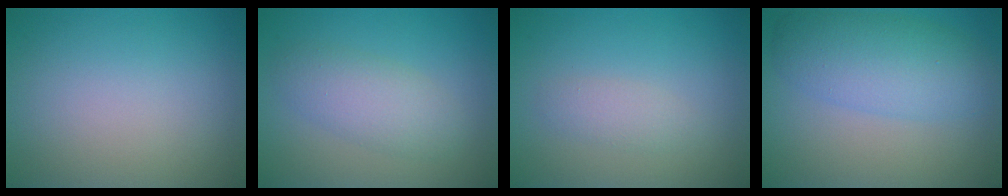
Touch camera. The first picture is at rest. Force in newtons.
{"total": 3.4, "press": 3.4, "slide": 0.1}
{"total": 1.5, "press": 1.5, "slide": 0.1}
{"total": 5.5, "press": 5.5, "slide": 0.1}